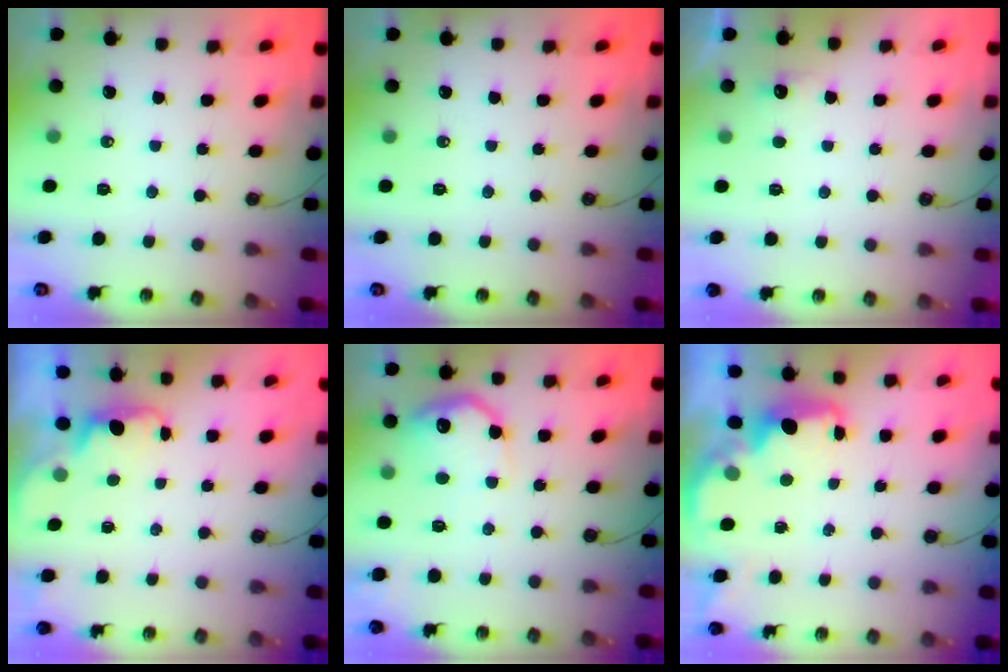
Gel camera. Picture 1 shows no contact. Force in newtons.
{"total": 0.0}
{"total": 2.9, "press": 2.7, "slide": 0.9}
{"total": 0.8, "press": 0.3, "slide": 0.7}
{"total": 12.9, "press": 12.9, "slide": 0.6}
{"total": 2.1, "press": 2.0, "slide": 0.7}